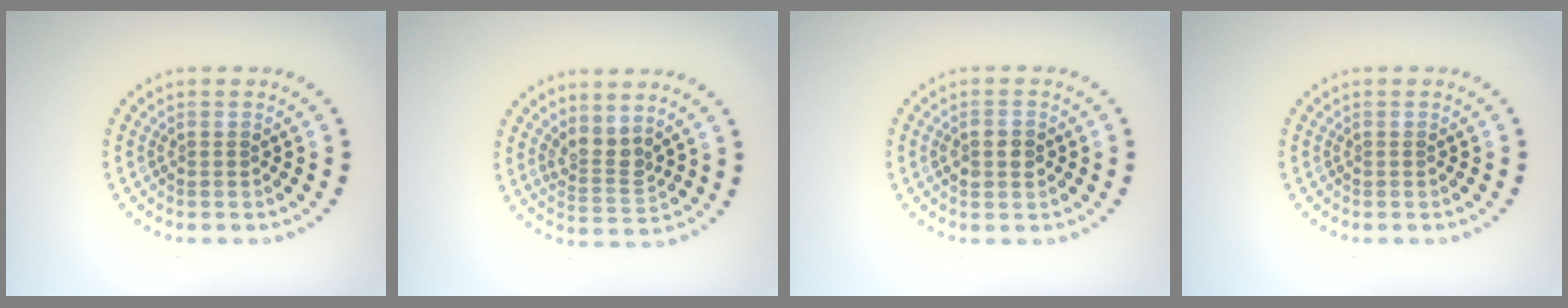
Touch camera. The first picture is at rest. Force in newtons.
{"total": 2.5, "press": 1.8, "slide": 1.7}
{"total": 2.4, "press": 2.4, "slide": 0.2}
{"total": 0.0}